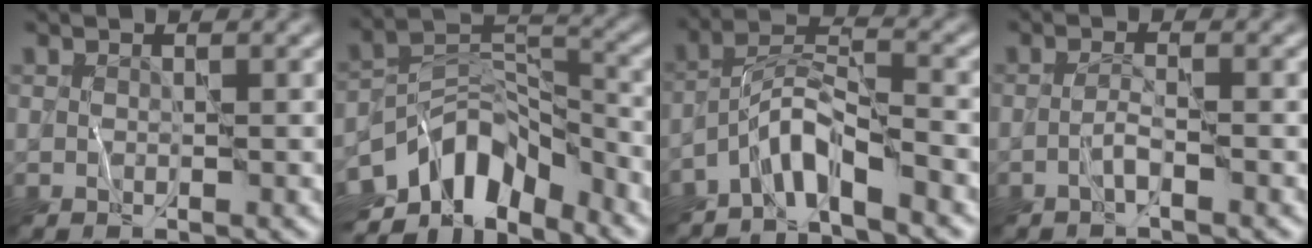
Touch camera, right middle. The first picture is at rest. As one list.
[{"total": 9.1, "force": [-5.7, 4.8, 5.3], "torque": [-0.072, 0.004, -0.112]}, {"total": 4.4, "force": [-3.6, 0.7, 2.5], "torque": [-0.040, 0.009, -0.079]}, {"total": 1.2, "force": [-0.7, -0.1, 0.9], "torque": [-0.019, 0.006, -0.019]}]